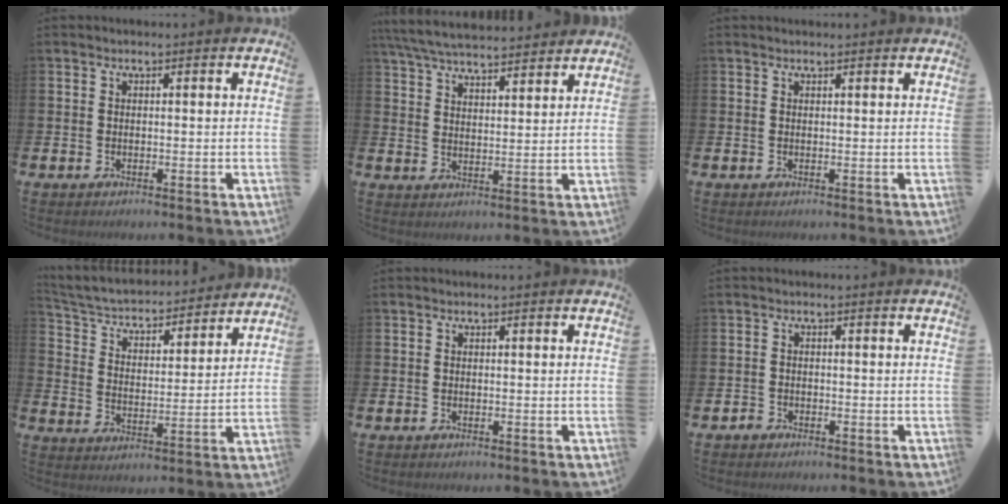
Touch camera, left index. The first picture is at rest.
{"total": 6.4, "force": [6.2, 0.7, 1.3], "torque": [-0.048, -0.032, 0.113]}
{"total": 0.7, "force": [0.7, 0.1, 0.2], "torque": [0.009, -0.005, 0.010]}
{"total": 4.7, "force": [4.4, 1.5, 1.0], "torque": [-0.050, -0.039, 0.068]}
{"total": 0.0}
{"total": 1.1, "force": [-0.9, 0.6, 0.0], "torque": [-0.007, 0.004, -0.020]}